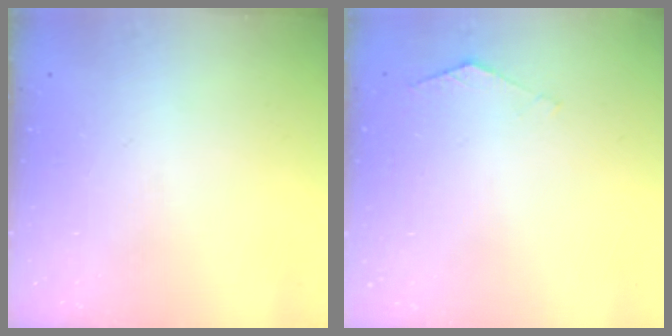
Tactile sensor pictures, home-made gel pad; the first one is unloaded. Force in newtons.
{"total": 1.3, "press": 1.2, "slide": 0.4}